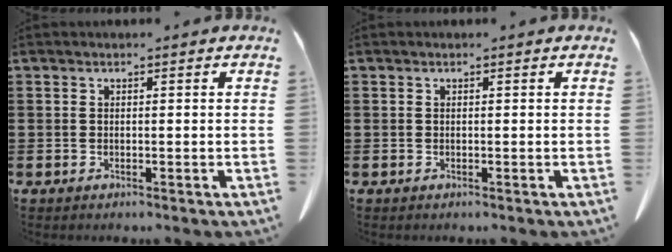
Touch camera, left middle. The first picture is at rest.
{"total": 0.0}